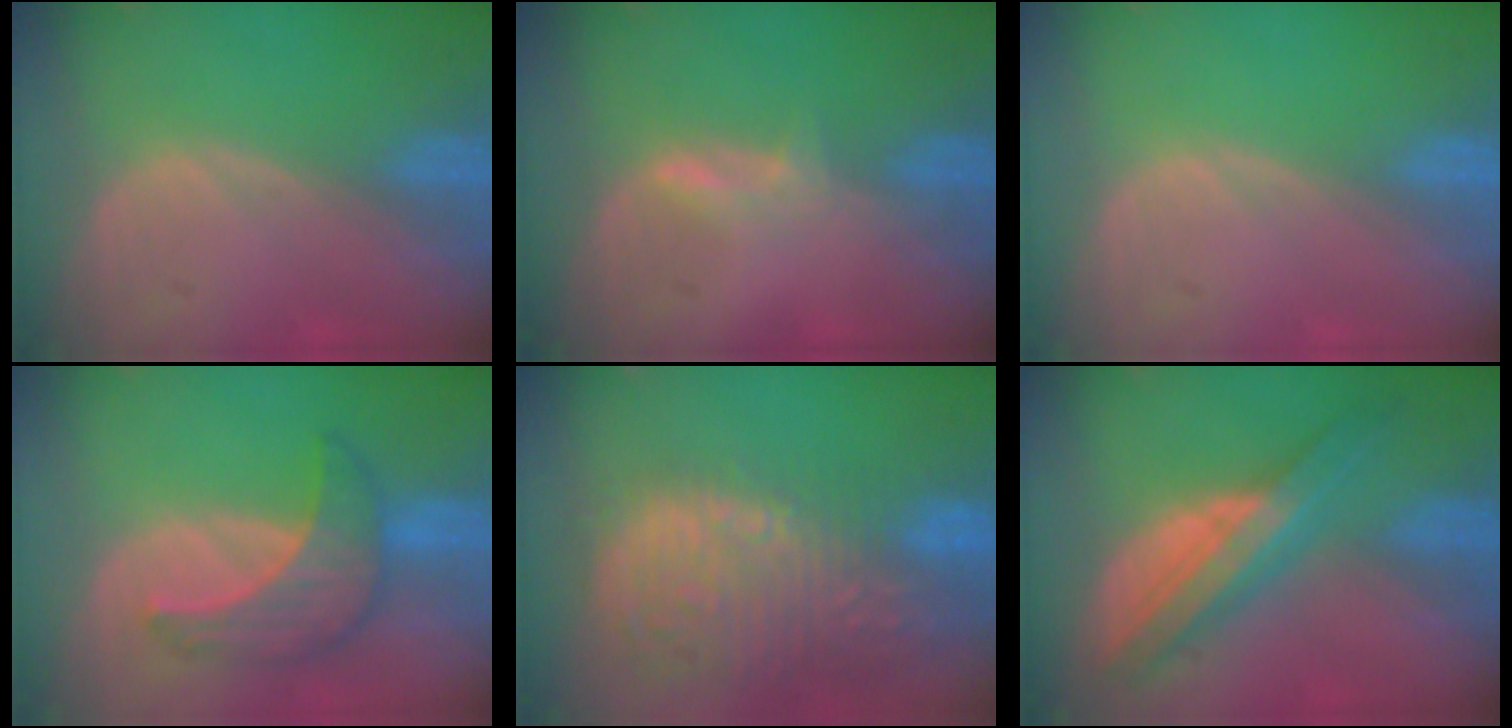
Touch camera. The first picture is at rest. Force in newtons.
{"total": 2.1, "press": 2.0, "slide": 0.4}
{"total": 0.0}
{"total": 6.9, "press": 6.9, "slide": 0.1}
{"total": 15.5, "press": 12.6, "slide": 9.0}
{"total": 8.6, "press": 8.5, "slide": 0.4}